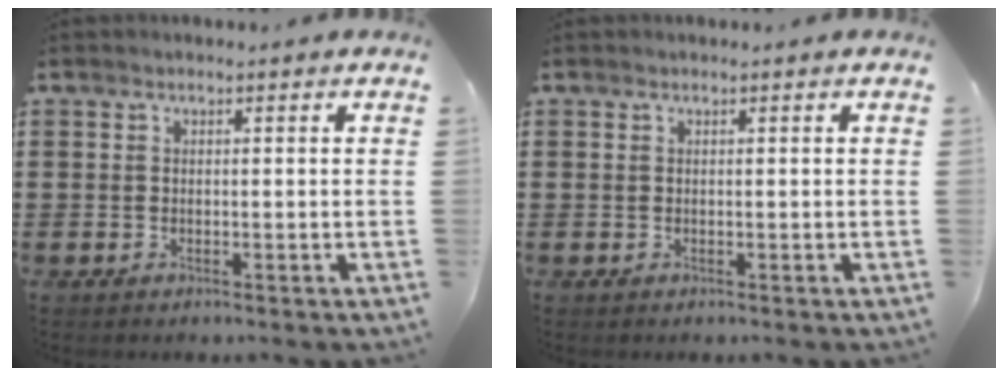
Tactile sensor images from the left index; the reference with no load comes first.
{"total": 0.0}